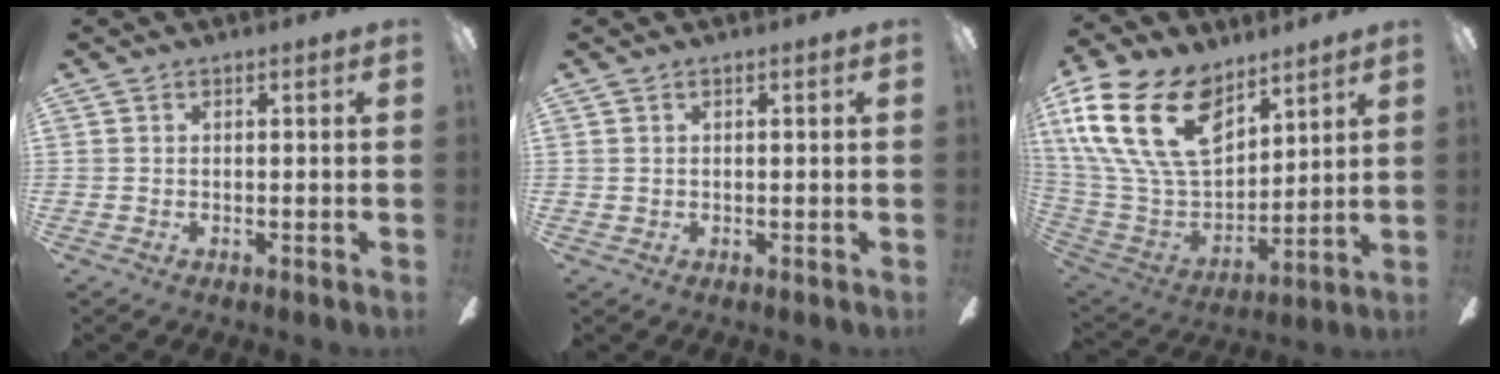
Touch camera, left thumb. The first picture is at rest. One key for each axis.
{"total": 0.5, "fx": 0.3, "fy": 0.4, "fz": 0.1, "tx": -0.002, "ty": 0.004, "tz": 0.004}
{"total": 23.5, "fx": 11.8, "fy": 14.0, "fz": 14.8, "tx": -0.324, "ty": -0.054, "tz": 0.213}